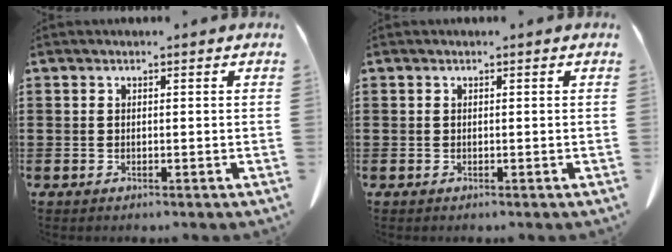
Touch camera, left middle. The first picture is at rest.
{"total": 0.0}